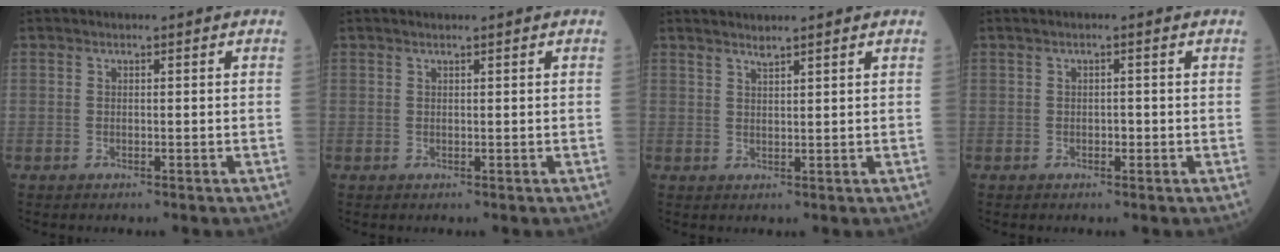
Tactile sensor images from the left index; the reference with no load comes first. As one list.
[{"total": 0.7, "force": [0.5, -0.1, 0.3], "torque": [-0.009, 0.002, 0.013]}, {"total": 2.6, "force": [2.3, -0.3, 1.1], "torque": [-0.015, 0.013, 0.043]}, {"total": 1.0, "force": [-0.1, 0.4, 0.9], "torque": [-0.012, 0.002, -0.003]}]